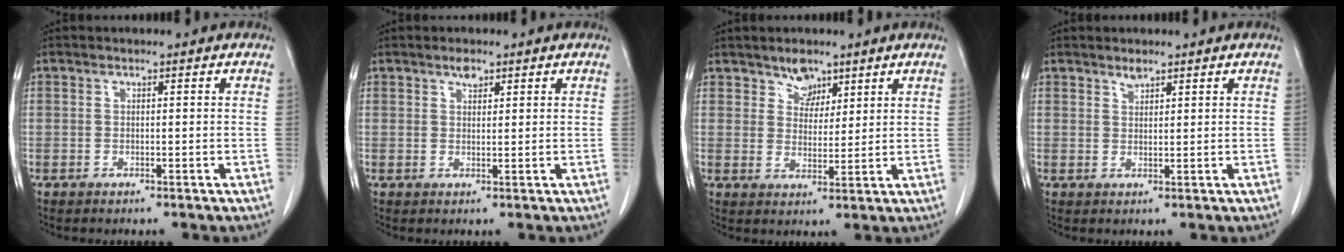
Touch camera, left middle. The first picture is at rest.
{"total": 1.6, "force": [1.1, 0.7, 0.9], "torque": [-0.016, 0.001, 0.019]}
{"total": 3.8, "force": [2.9, 2.2, 1.3], "torque": [-0.020, 0.000, 0.053]}
{"total": 1.3, "force": [1.2, 0.4, 0.4], "torque": [-0.011, -0.003, 0.022]}